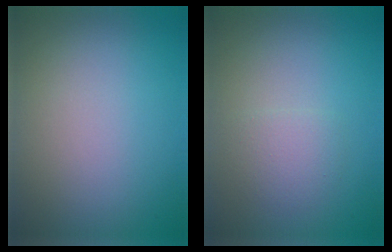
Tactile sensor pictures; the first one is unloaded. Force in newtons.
{"total": 2.9, "press": 2.9, "slide": 0.2}